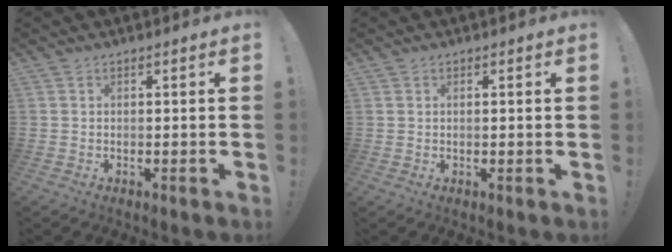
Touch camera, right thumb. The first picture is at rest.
{"total": 1.1, "force": [0.6, 0.9, -0.3], "torque": [0.010, 0.001, 0.009]}